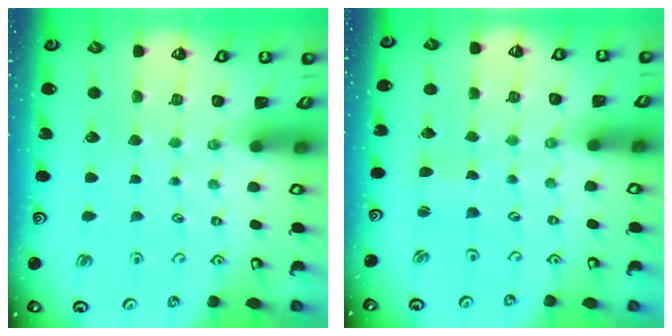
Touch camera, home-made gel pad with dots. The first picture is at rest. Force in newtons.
{"total": 2.1, "press": 2.1, "slide": 0.3}